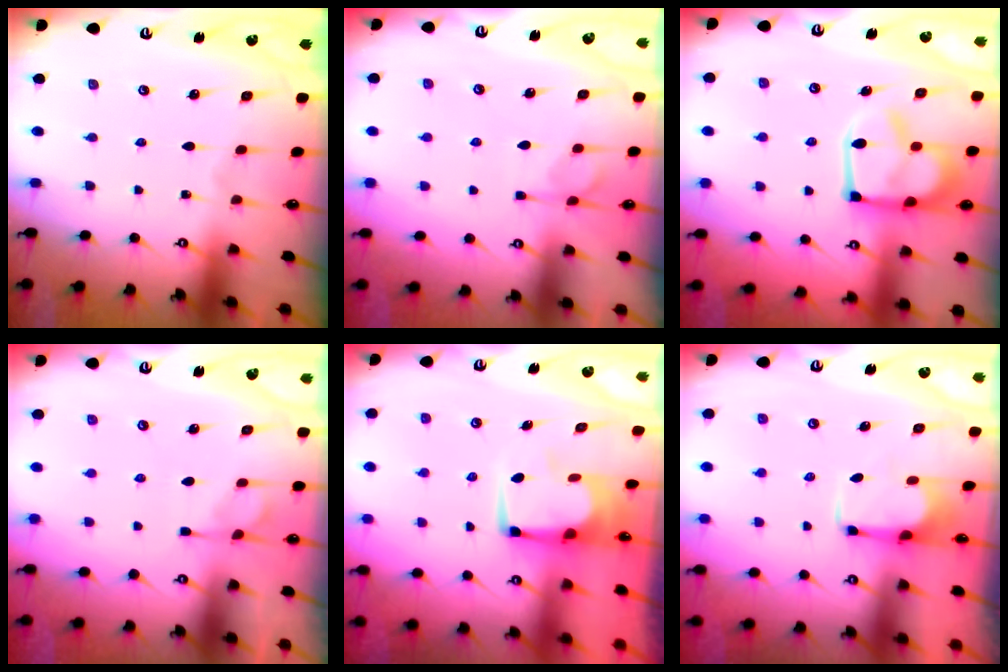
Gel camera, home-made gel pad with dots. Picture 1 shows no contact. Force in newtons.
{"total": 3.0, "press": 2.7, "slide": 1.3}
{"total": 6.9, "press": 6.8, "slide": 1.0}
{"total": 6.4, "press": 6.3, "slide": 1.4}
{"total": 3.7, "press": 3.7, "slide": 0.3}
{"total": 2.8, "press": 2.6, "slide": 1.0}